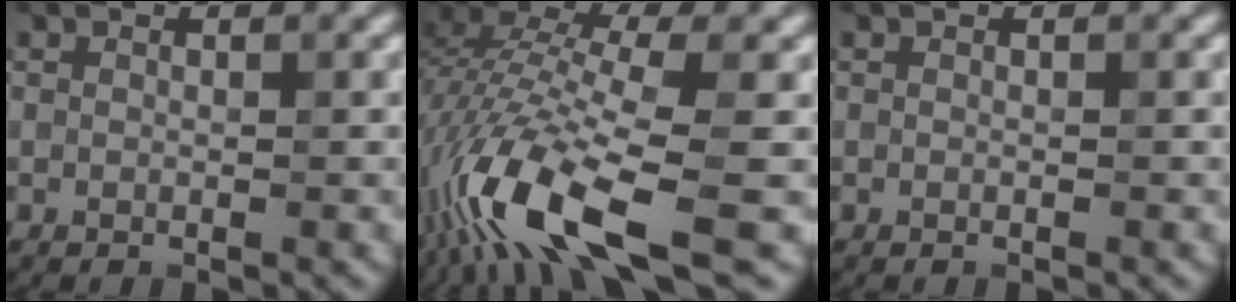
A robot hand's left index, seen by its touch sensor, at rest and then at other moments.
{"total": 12.1, "force": [-6.2, 3.4, 9.8], "torque": [-0.204, 0.000, -0.119]}
{"total": 0.0}